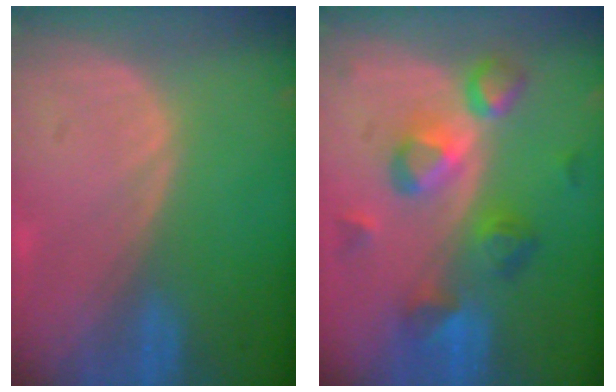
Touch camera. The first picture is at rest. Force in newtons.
{"total": 7.9, "press": 7.8, "slide": 1.2}